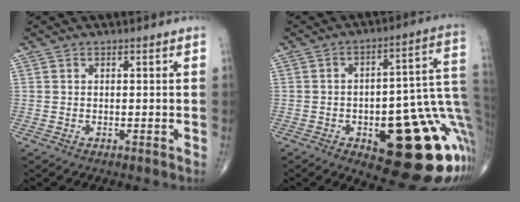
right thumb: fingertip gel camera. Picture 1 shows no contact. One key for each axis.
{"total": 25.1, "fx": -6.2, "fy": 9.2, "fz": 22.5, "tx": -0.228, "ty": 0.034, "tz": -0.066}